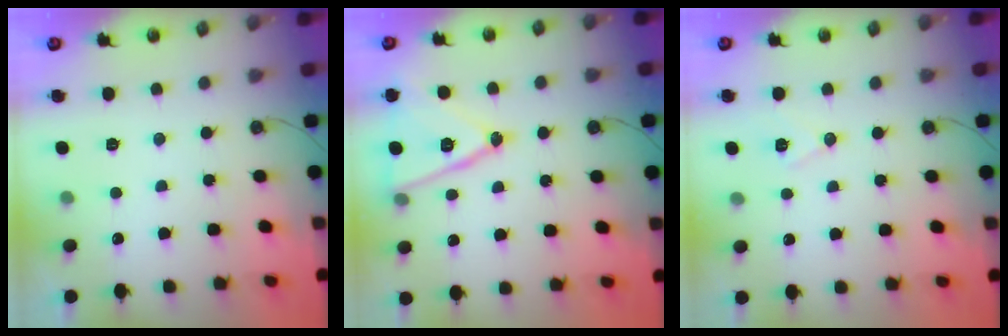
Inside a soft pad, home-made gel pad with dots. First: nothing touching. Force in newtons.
{"total": 14.5, "press": 14.1, "slide": 3.2}
{"total": 7.0, "press": 5.7, "slide": 4.1}